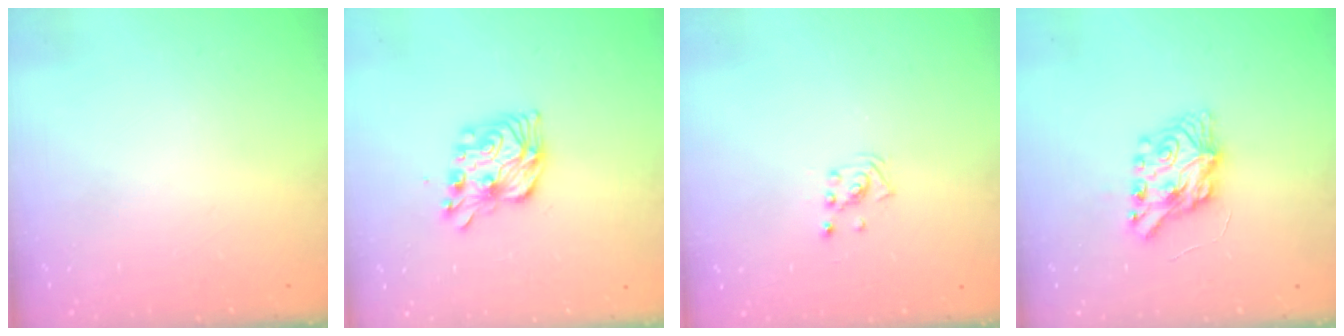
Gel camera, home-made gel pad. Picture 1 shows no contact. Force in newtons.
{"total": 11.5, "press": 11.5, "slide": 0.4}
{"total": 1.9, "press": 1.9, "slide": 0.1}
{"total": 8.3, "press": 8.2, "slide": 0.4}